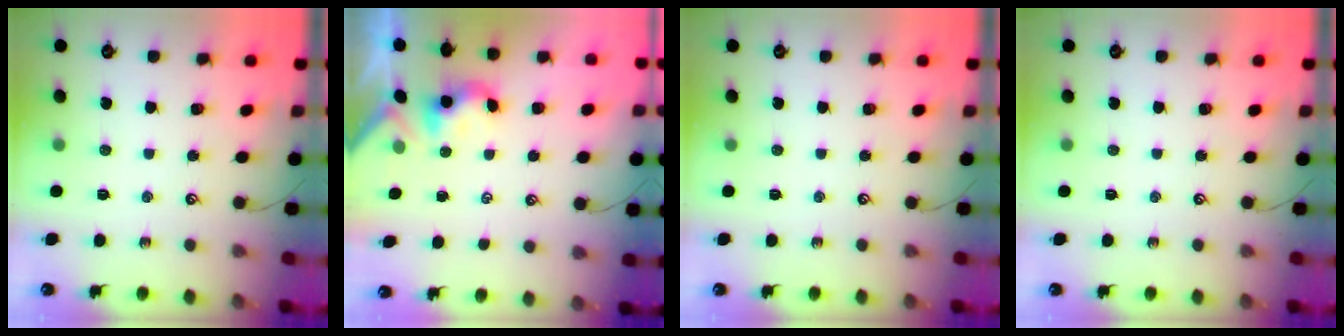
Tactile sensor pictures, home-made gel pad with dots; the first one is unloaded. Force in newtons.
{"total": 0.6, "press": 0.3, "slide": 0.5}
{"total": 0.0}
{"total": 0.0}